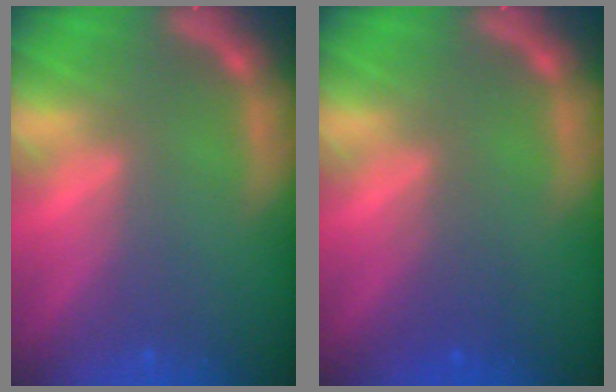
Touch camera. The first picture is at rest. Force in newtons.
{"total": 2.0}